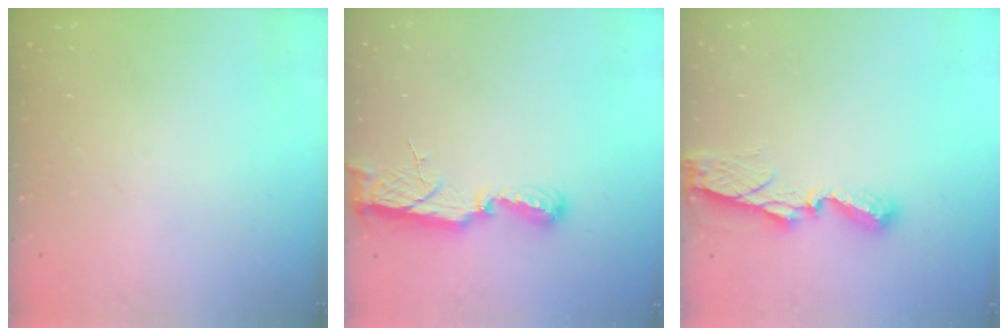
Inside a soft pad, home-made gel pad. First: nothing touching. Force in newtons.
{"total": 8.4, "press": 8.4, "slide": 0.5}
{"total": 7.1, "press": 7.1, "slide": 0.2}